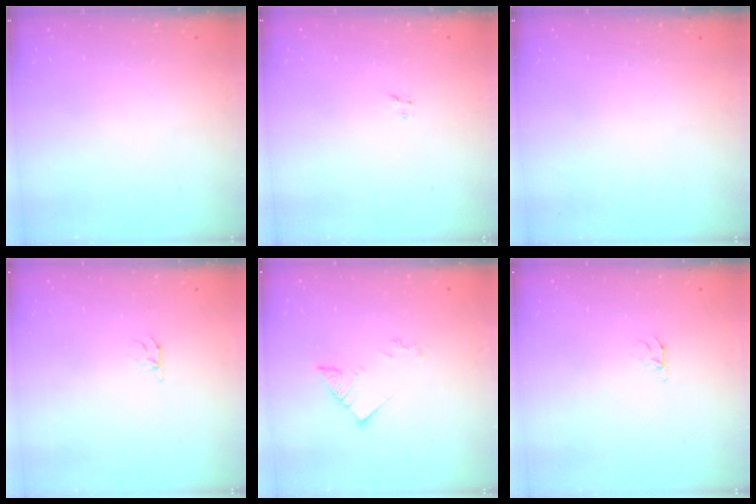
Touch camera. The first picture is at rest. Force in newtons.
{"total": 2.0, "press": 2.0, "slide": 0.2}
{"total": 0.0}
{"total": 3.0, "press": 3.0, "slide": 0.3}
{"total": 3.9, "press": 3.9, "slide": 0.1}
{"total": 3.0, "press": 3.0, "slide": 0.3}